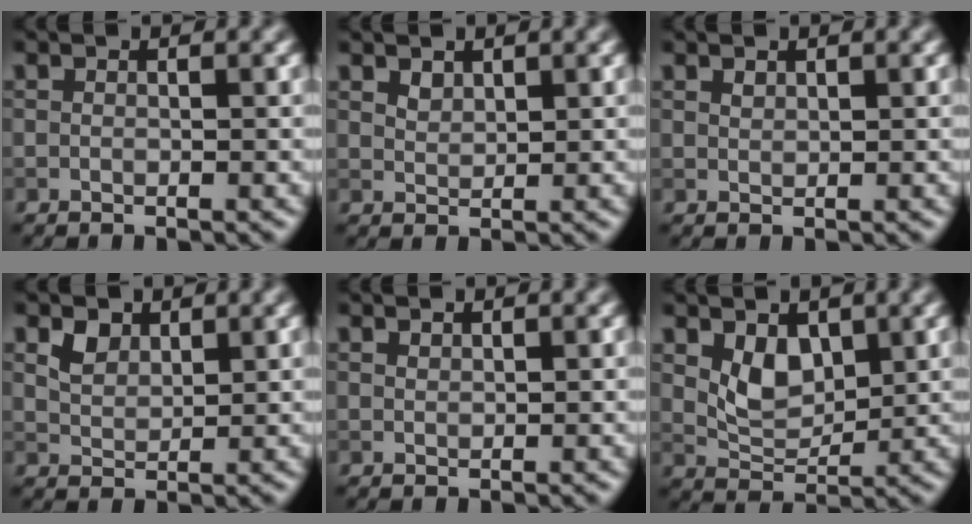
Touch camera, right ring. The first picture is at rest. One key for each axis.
{"total": 1.2, "fx": 0.9, "fy": 0.6, "fz": 0.3, "tx": -0.010, "ty": -0.001, "tz": 0.023}
{"total": 0.7, "fx": 0.6, "fy": 0.3, "fz": 0.2, "tx": -0.006, "ty": 0.000, "tz": 0.014}
{"total": 2.1, "fx": 1.3, "fy": 1.3, "fz": 1.0, "tx": -0.023, "ty": 0.001, "tz": 0.029}
{"total": 0.6, "fx": 0.6, "fy": 0.3, "fz": 0.2, "tx": -0.004, "ty": 0.000, "tz": 0.014}
{"total": 3.4, "fx": 1.3, "fy": 2.2, "fz": 2.2, "tx": -0.044, "ty": -0.009, "tz": 0.032}